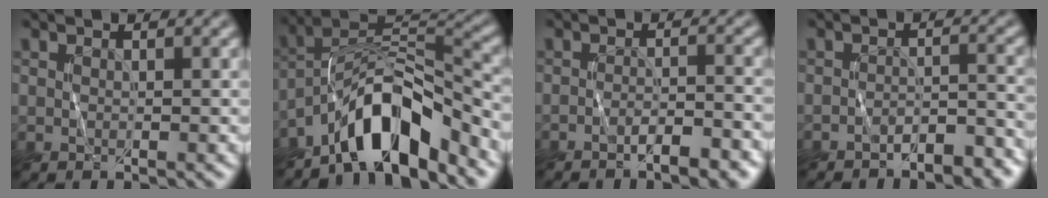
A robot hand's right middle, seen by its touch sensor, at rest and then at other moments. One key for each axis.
{"total": 8.3, "fx": -6.0, "fy": 2.5, "fz": 5.0, "tx": -0.074, "ty": 0.016, "tz": -0.113}
{"total": 3.2, "fx": -2.3, "fy": 0.7, "fz": 2.2, "tx": -0.026, "ty": 0.005, "tz": -0.035}
{"total": 2.9, "fx": -2.6, "fy": 0.6, "fz": 1.1, "tx": -0.014, "ty": 0.007, "tz": -0.041}